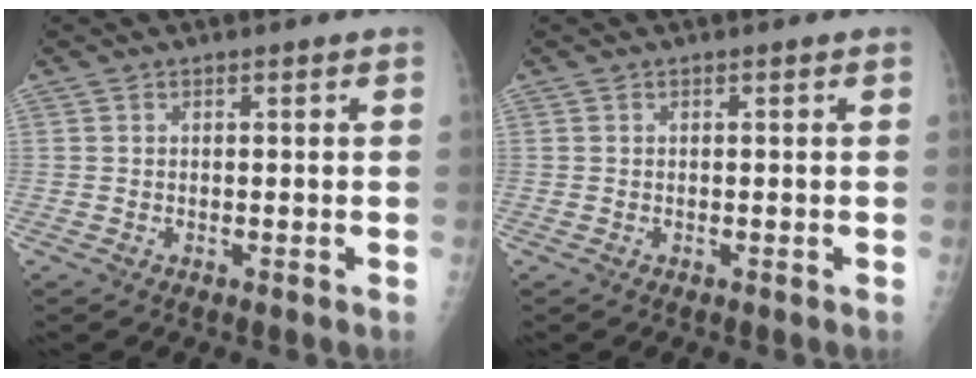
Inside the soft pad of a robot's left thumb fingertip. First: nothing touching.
{"total": 0.0}